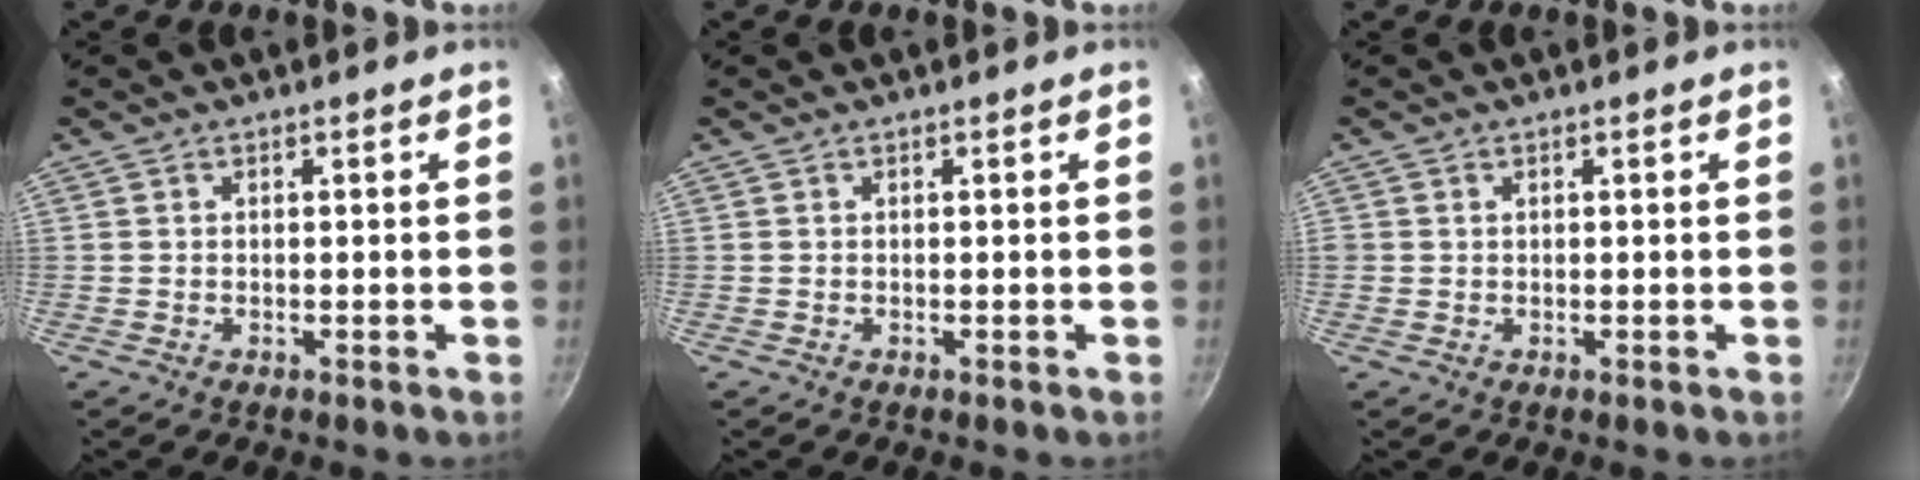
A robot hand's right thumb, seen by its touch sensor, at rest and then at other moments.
{"total": 0.0}
{"total": 0.8, "force": [0.2, 0.7, 0.1], "torque": [0.003, 0.003, 0.002]}